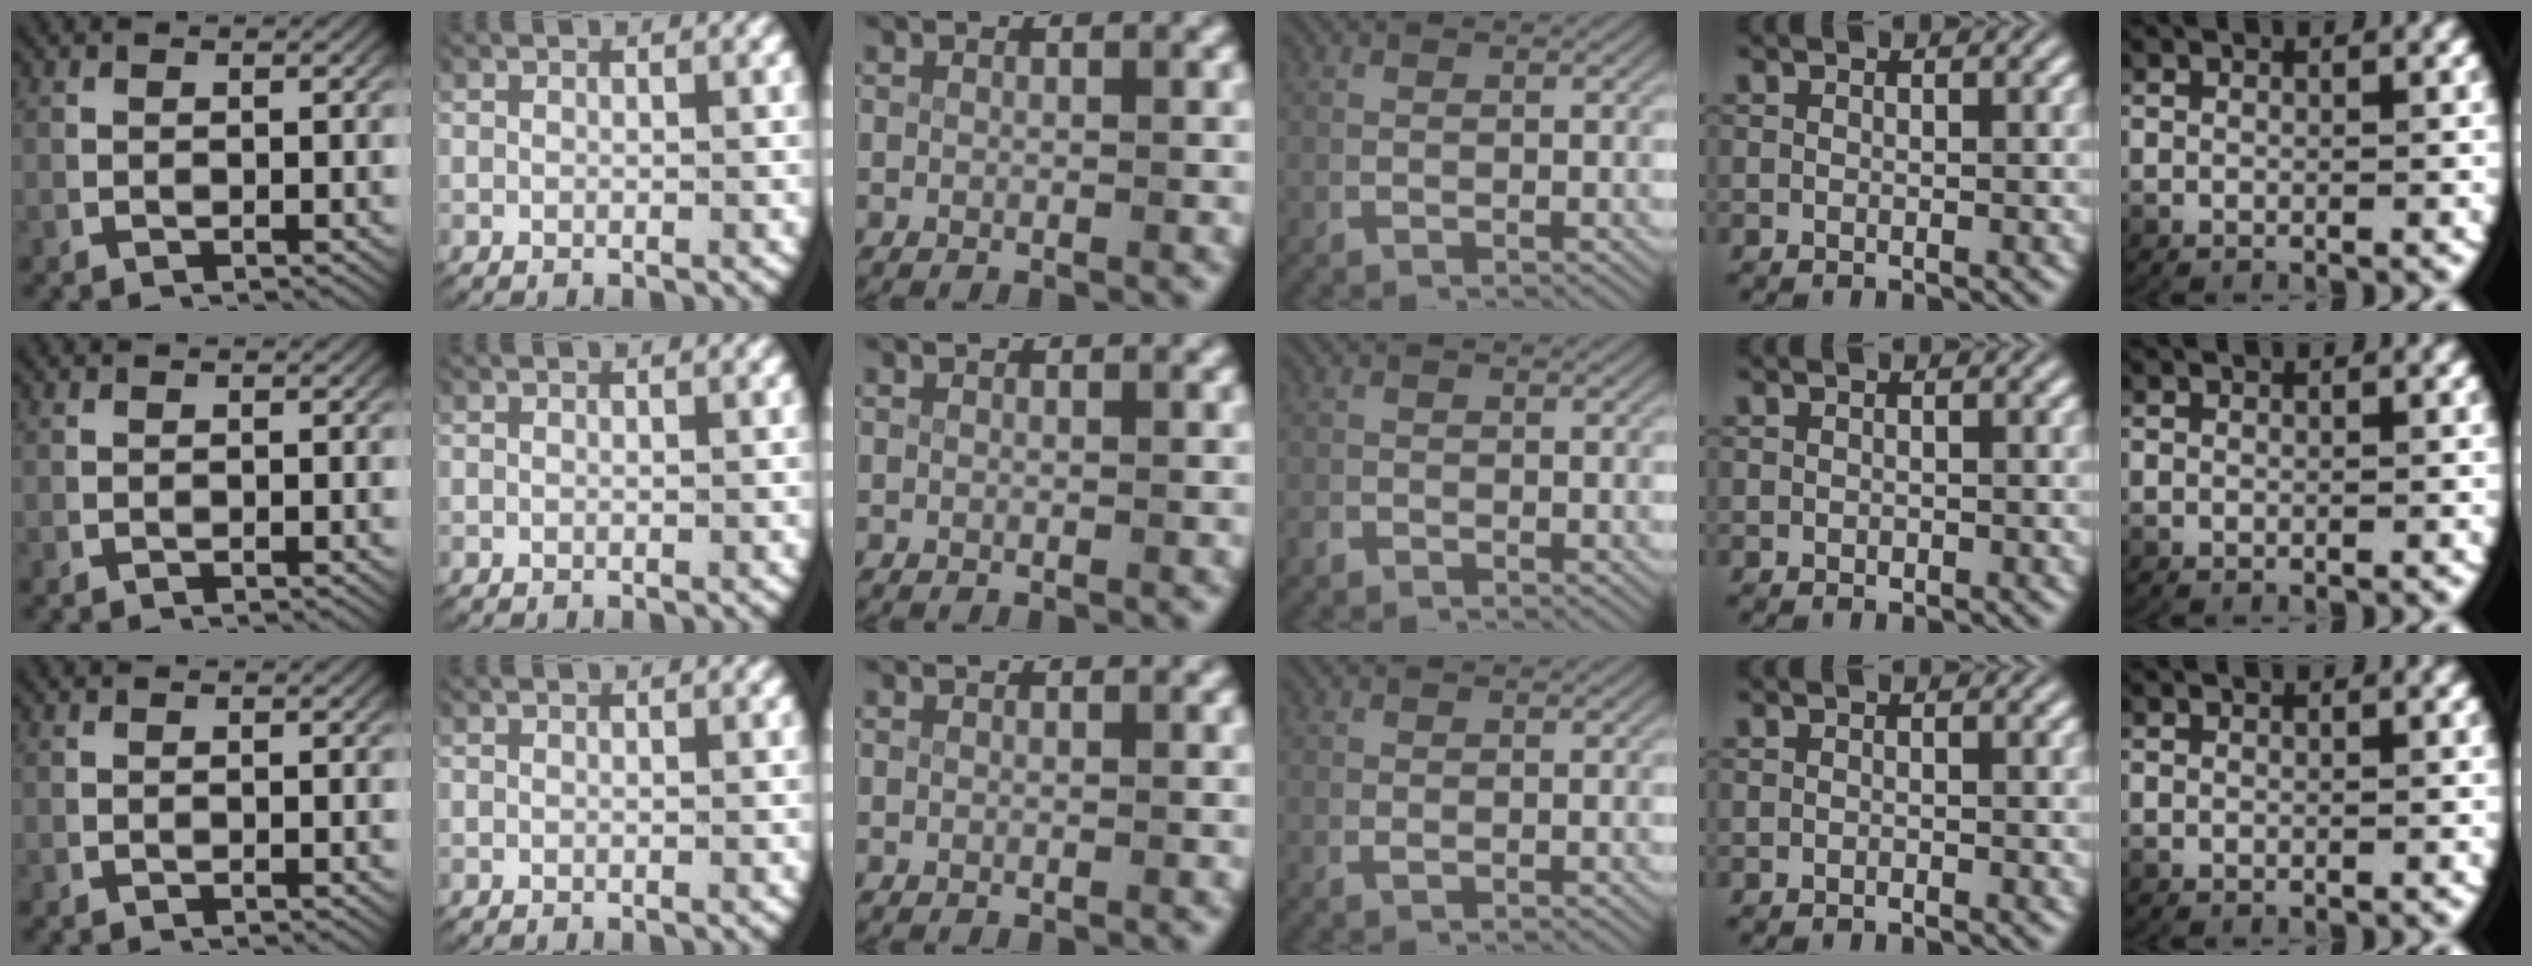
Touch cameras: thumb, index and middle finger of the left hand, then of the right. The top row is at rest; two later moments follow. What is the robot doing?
{"motion": "lift_and_place", "object": "paper"}